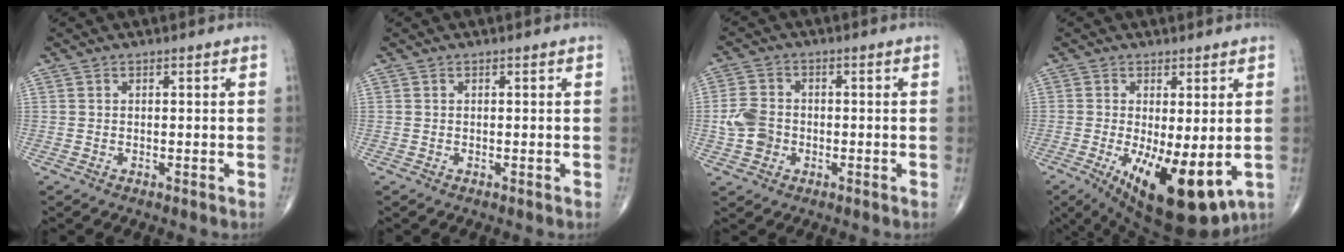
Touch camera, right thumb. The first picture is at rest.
{"total": 0.0}
{"total": 5.7, "force": [-1.1, 4.6, 3.3], "torque": [-0.057, 0.011, -0.026]}
{"total": 14.6, "force": [-3.6, 5.4, 13.1], "torque": [-0.199, -0.028, -0.037]}